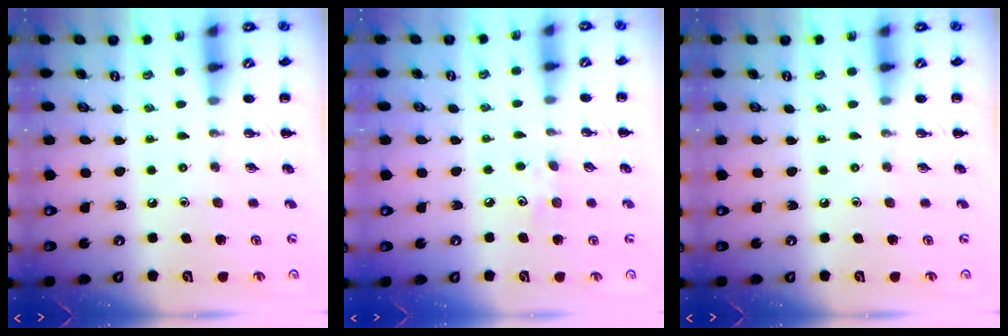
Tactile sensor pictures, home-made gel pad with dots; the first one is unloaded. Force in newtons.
{"total": 5.1, "press": 4.9, "slide": 1.4}
{"total": 0.0}